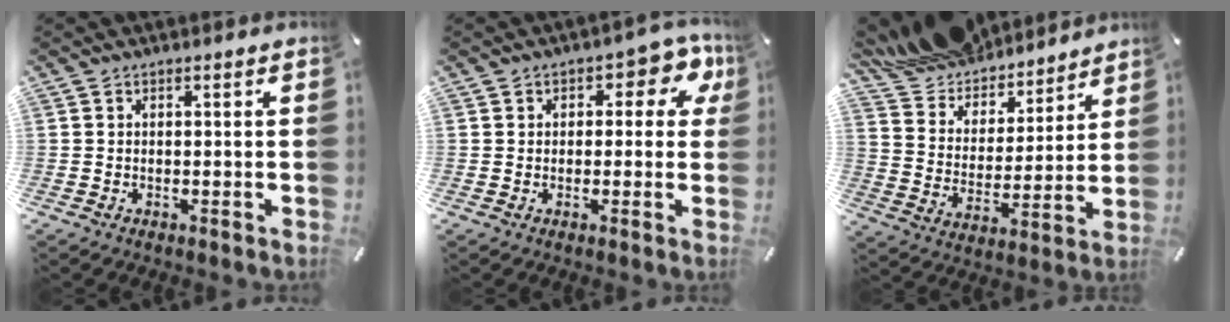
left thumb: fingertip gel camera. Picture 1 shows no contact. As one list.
[{"total": 6.9, "force": [2.7, 4.2, 4.7], "torque": [-0.050, -0.008, 0.040]}, {"total": 12.8, "force": [11.4, 5.7, 0.6], "torque": [-0.044, -0.106, 0.215]}]